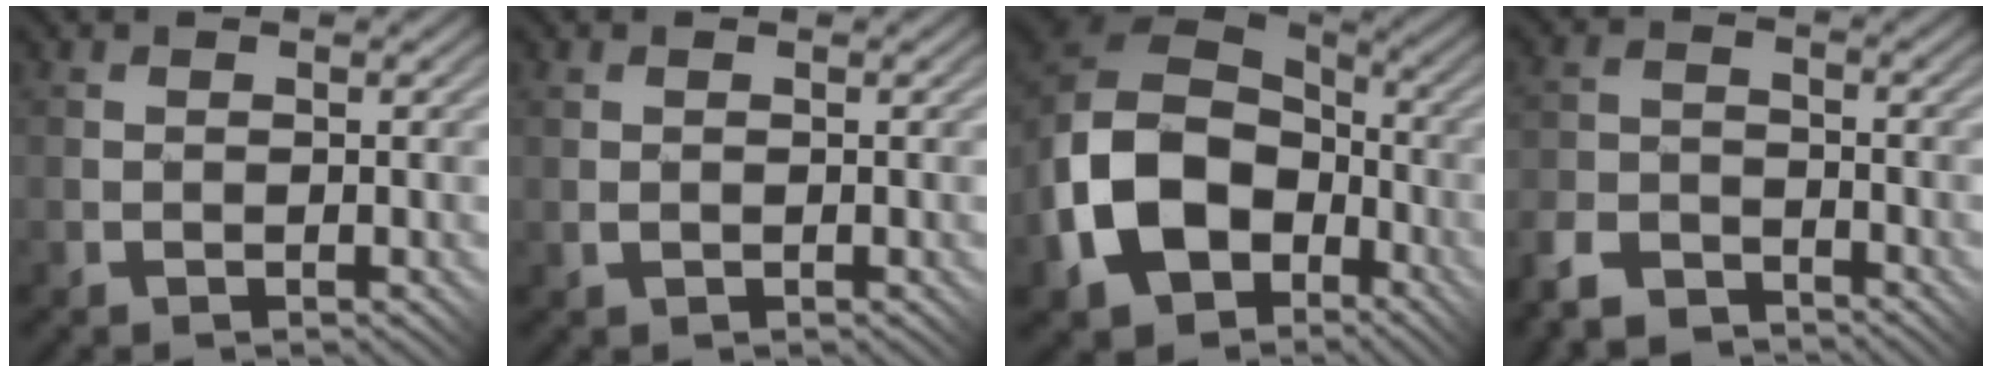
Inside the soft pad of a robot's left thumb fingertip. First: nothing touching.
{"total": 0.9, "force": [0.1, 0.6, 0.6], "torque": [-0.013, 0.001, 0.005]}
{"total": 15.1, "force": [-4.6, 11.0, 9.3], "torque": [-0.223, -0.029, -0.083]}
{"total": 5.5, "force": [-4.9, 2.0, 1.5], "torque": [-0.034, -0.001, -0.108]}